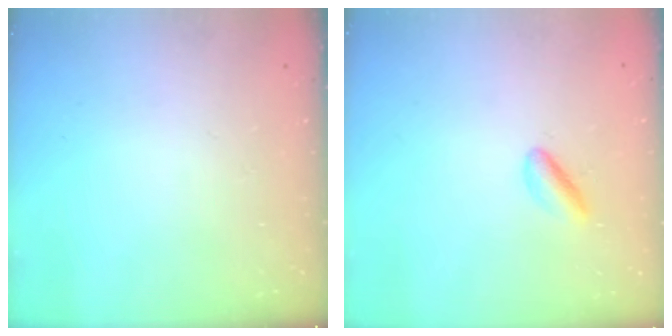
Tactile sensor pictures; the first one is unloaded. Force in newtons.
{"total": 2.5, "press": 2.5, "slide": 0.2}